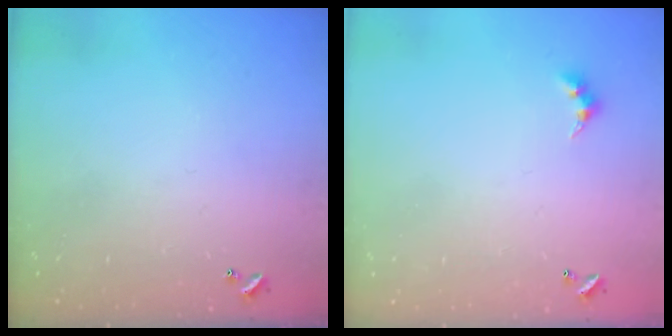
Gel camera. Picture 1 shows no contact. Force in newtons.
{"total": 3.0, "press": 2.9, "slide": 0.5}